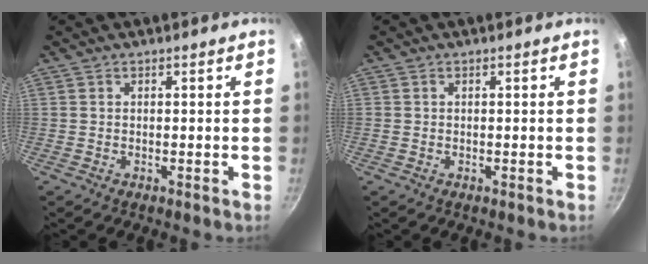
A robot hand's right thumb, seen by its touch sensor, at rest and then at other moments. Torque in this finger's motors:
{"motor_torque": [-0.10, -0.05, -0.34, 0.14, 0.06]}